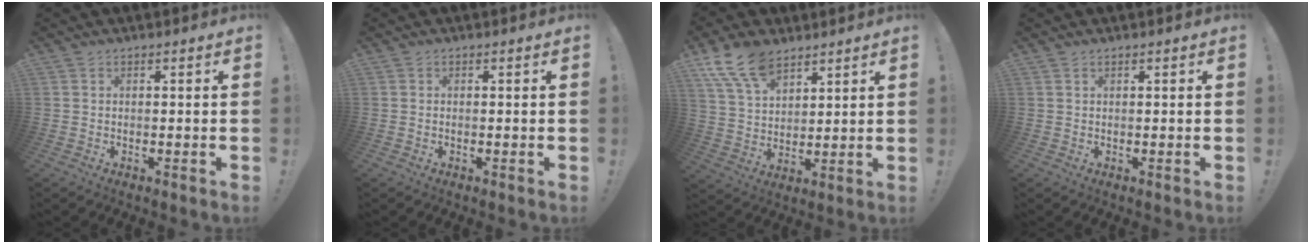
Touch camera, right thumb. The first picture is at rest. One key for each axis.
{"total": 0.0}
{"total": 12.6, "fx": 8.9, "fy": 6.6, "fz": 6.0, "tx": -0.115, "ty": -0.043, "tz": 0.169}
{"total": 0.6, "fx": 0.4, "fy": 0.0, "fz": 0.4, "tx": -0.007, "ty": 0.000, "tz": 0.007}